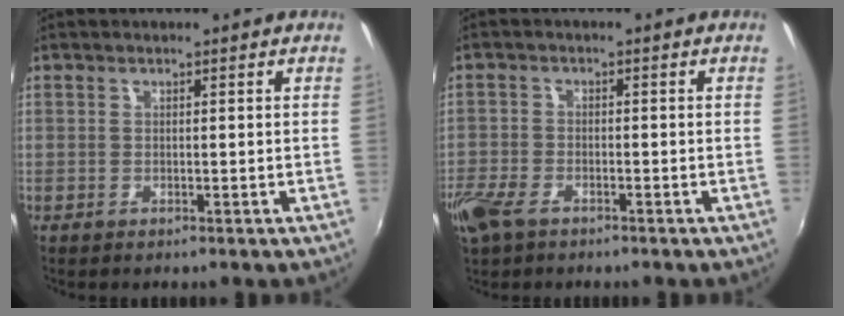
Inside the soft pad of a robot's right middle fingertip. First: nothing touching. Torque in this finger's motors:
{"motor_torque": [0.05, -0.04, 0.16, 0.06]}